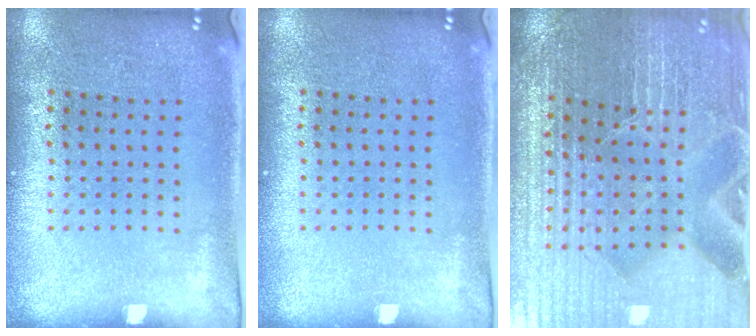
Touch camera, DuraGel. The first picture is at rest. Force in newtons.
{"total": 0.0}
{"total": 4.5, "press": 4.4, "slide": 1.3}